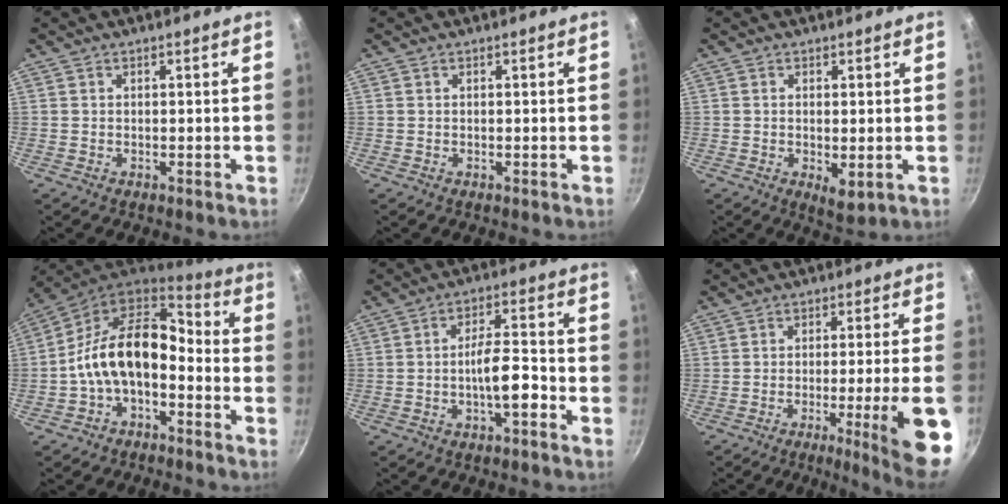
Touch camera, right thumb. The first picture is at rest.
{"total": 0.0}
{"total": 3.8, "force": [-0.4, 1.6, 3.4], "torque": [-0.056, -0.015, -0.004]}
{"total": 15.2, "force": [-3.3, 9.4, 11.4], "torque": [-0.184, 0.058, -0.076]}
{"total": 7.5, "force": [-2.9, 2.3, 6.6], "torque": [-0.097, 0.035, -0.050]}
{"total": 13.5, "force": [-4.8, 0.8, 12.5], "torque": [-0.164, 0.018, -0.062]}